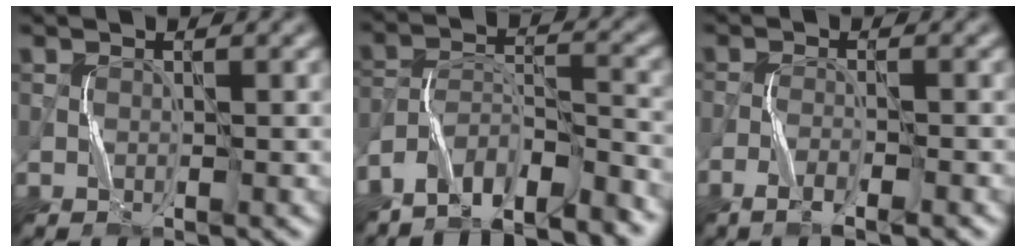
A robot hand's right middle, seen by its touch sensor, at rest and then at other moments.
{"total": 7.3, "force": [-6.4, 1.5, 3.1], "torque": [-0.060, -0.002, -0.119]}
{"total": 3.0, "force": [-2.3, 0.2, 2.0], "torque": [-0.048, -0.002, -0.041]}